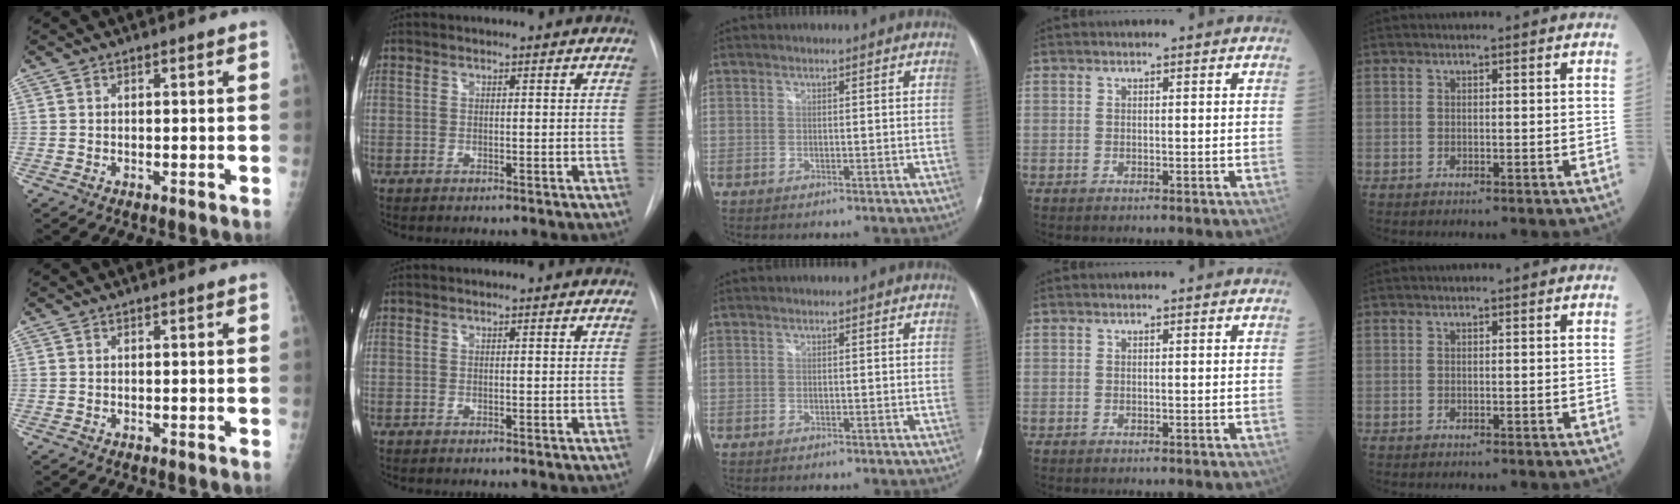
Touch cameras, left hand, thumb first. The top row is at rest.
{}